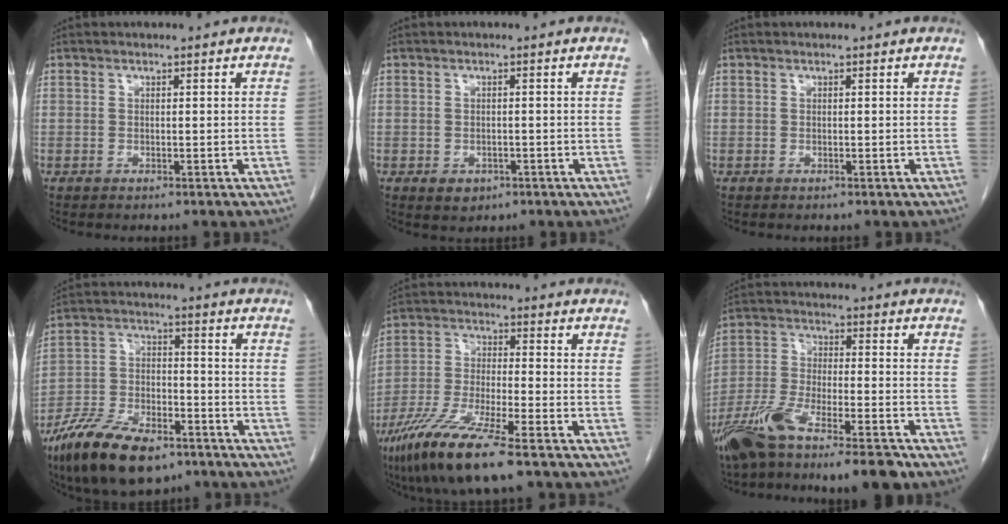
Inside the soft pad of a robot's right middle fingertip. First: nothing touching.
{"total": 2.3, "force": [-1.1, 1.7, 1.1], "torque": [-0.014, 0.001, -0.005]}
{"total": 0.0}
{"total": 13.0, "force": [-8.9, 4.5, 8.4], "torque": [-0.162, -0.016, -0.161]}
{"total": 12.1, "force": [-7.9, 0.8, 9.1], "torque": [-0.189, -0.034, -0.148]}
{"total": 14.5, "force": [-10.6, 2.5, 9.6], "torque": [-0.190, -0.022, -0.189]}